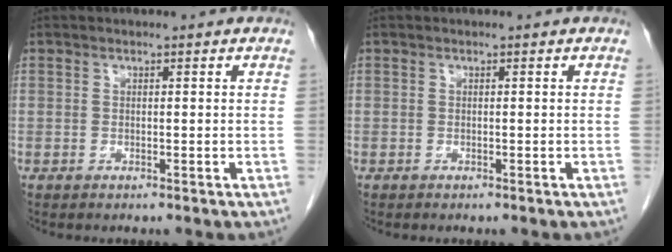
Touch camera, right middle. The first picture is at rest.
{"total": 0.5, "force": [-0.4, 0.1, 0.3], "torque": [-0.009, -0.001, -0.003]}